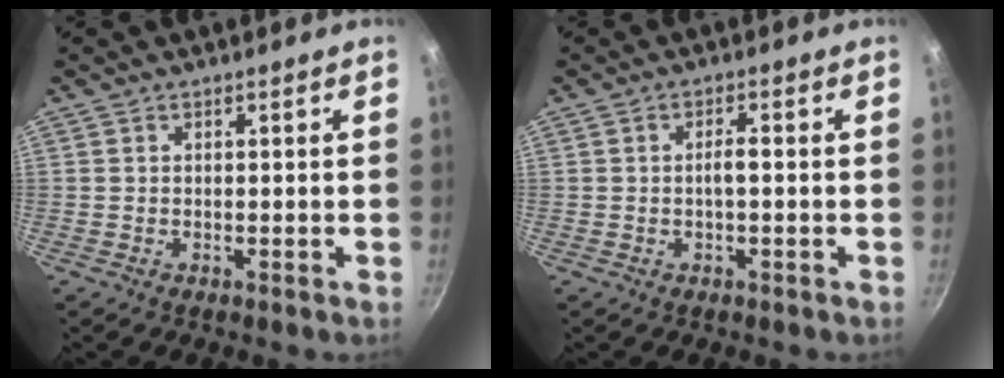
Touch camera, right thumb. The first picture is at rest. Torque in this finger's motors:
{"motor_torque": [0.17, 0.02, 0.60, 0.22, -0.02]}